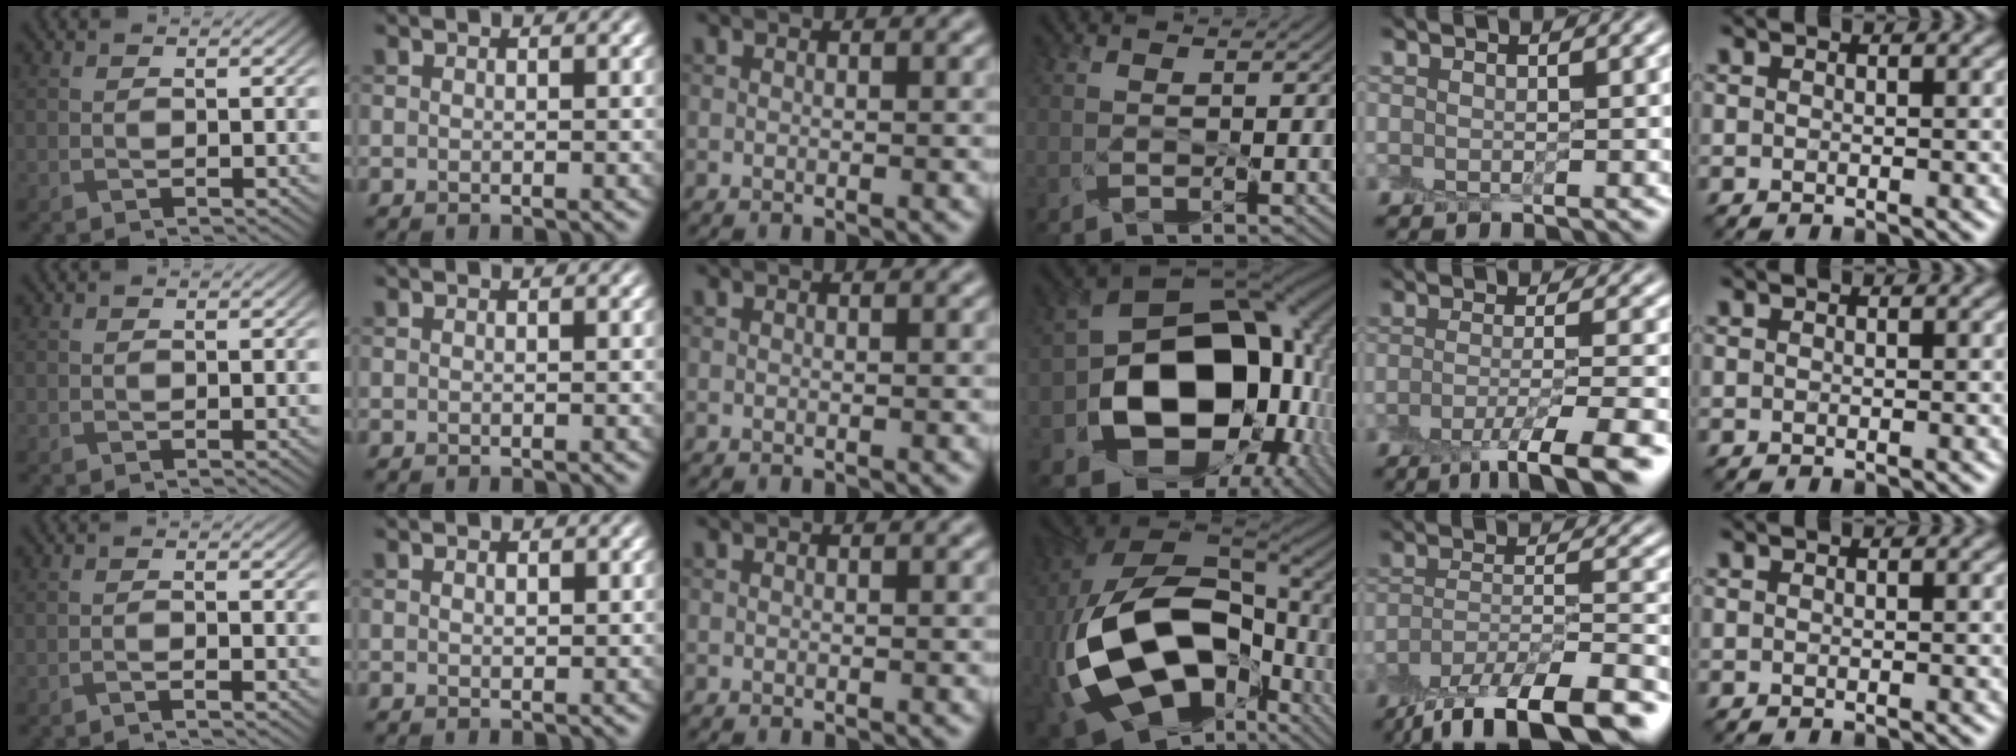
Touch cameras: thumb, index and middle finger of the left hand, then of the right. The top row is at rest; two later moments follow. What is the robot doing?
{"motion": "peel", "object": "plastic screen protector"}